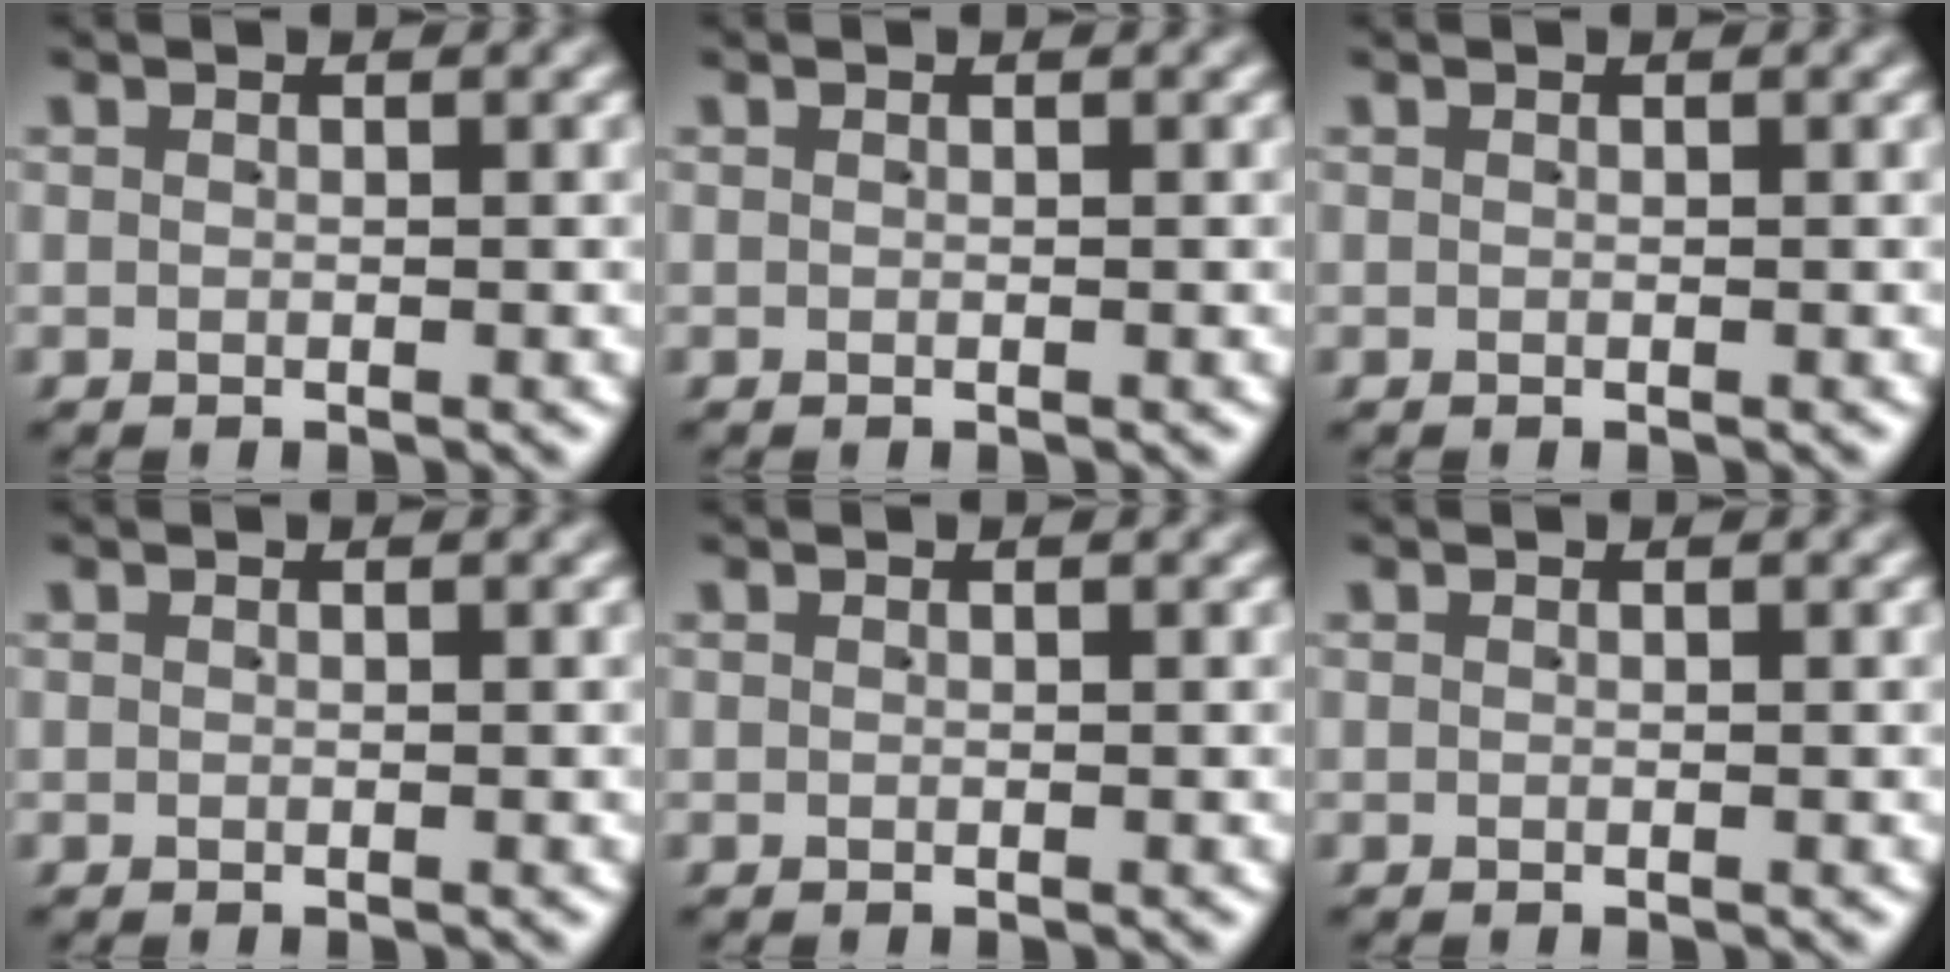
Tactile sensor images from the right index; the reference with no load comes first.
{"total": 0.0}
{"total": 0.0}
{"total": 0.0}
{"total": 0.0}
{"total": 0.0}